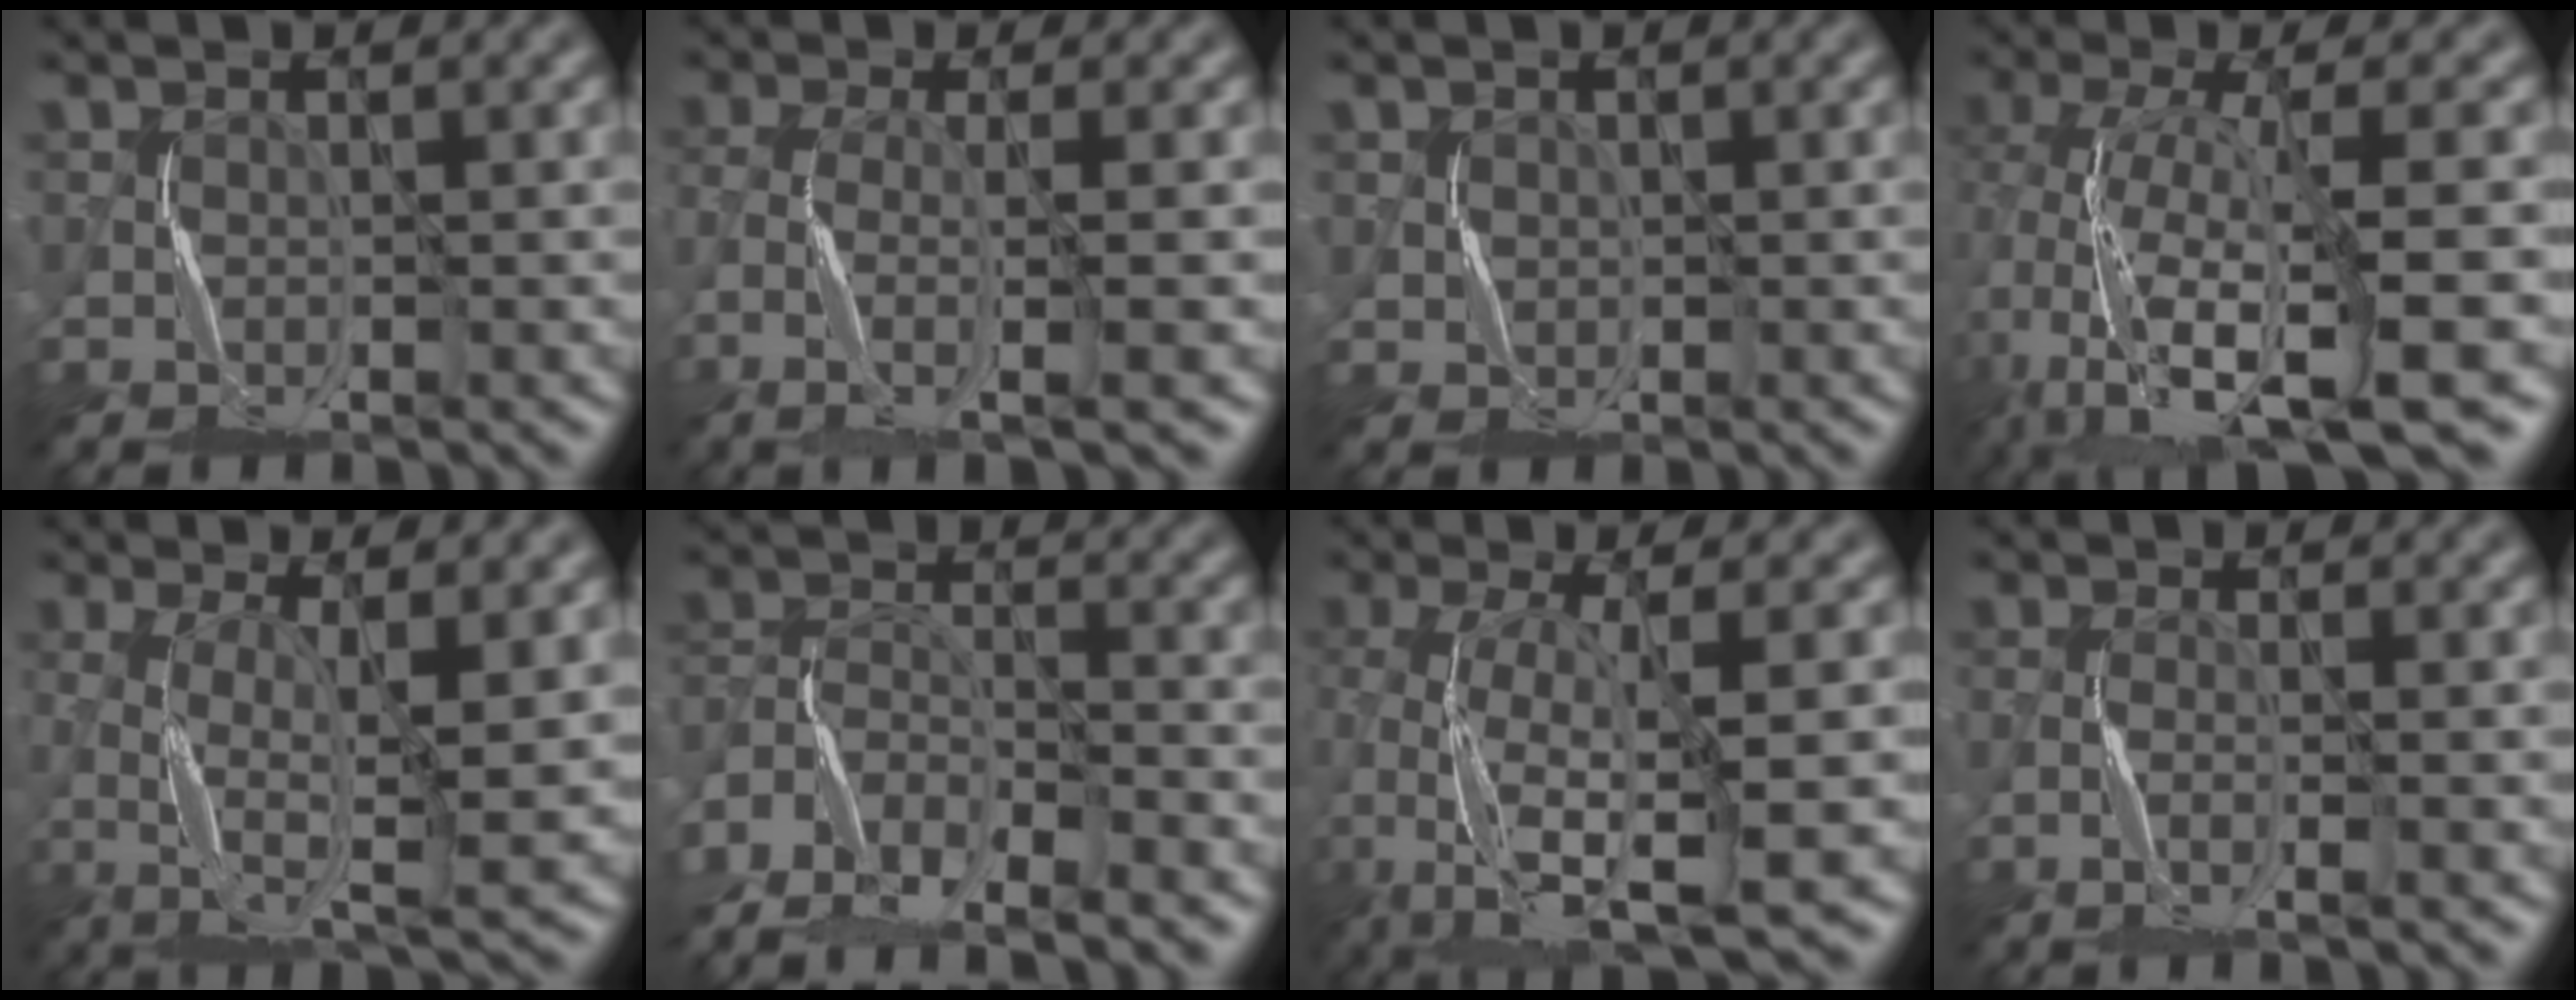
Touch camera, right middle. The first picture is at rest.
{"total": 4.4, "force": [-2.3, 0.7, 3.7], "torque": [-0.070, -0.009, -0.054]}
{"total": 1.1, "force": [0.5, 1.0, 0.1], "torque": [-0.006, 0.003, 0.015]}
{"total": 12.6, "force": [-4.5, 3.0, 11.3], "torque": [-0.219, -0.013, -0.067]}
{"total": 6.5, "force": [-0.7, 1.4, 6.3], "torque": [-0.118, 0.000, -0.013]}
{"total": 9.8, "force": [-8.4, 2.9, 4.2], "torque": [-0.073, -0.014, -0.155]}
{"total": 8.5, "force": [-3.0, 2.1, 7.7], "torque": [-0.138, -0.006, -0.059]}
{"total": 1.6, "force": [-1.3, 0.0, 1.0], "torque": [-0.019, 0.002, -0.031]}